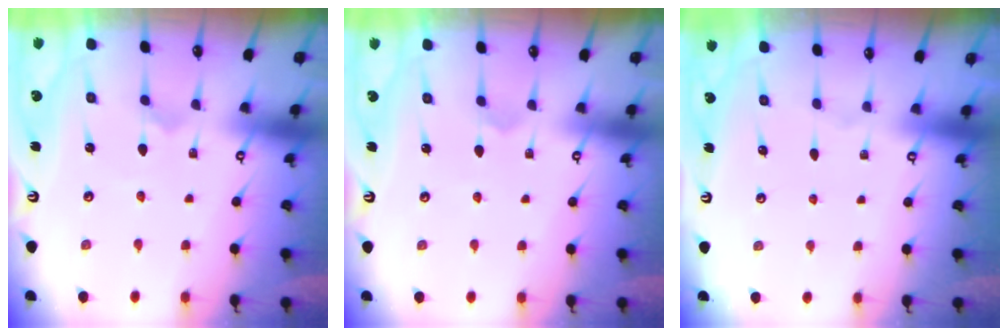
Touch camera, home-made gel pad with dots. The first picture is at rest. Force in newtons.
{"total": 2.4, "press": 2.4, "slide": 0.2}
{"total": 0.0}